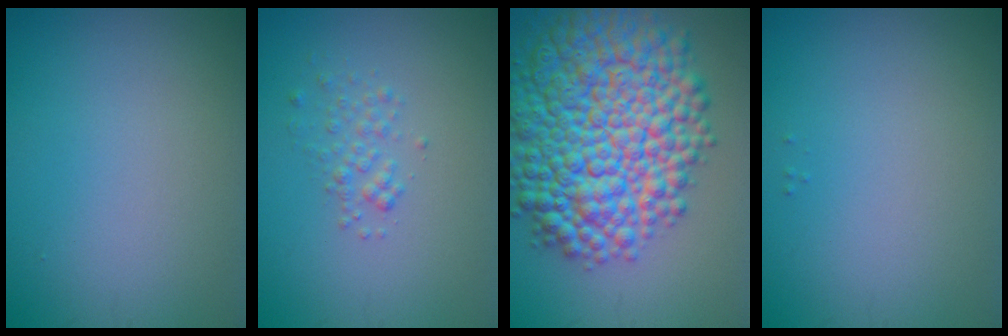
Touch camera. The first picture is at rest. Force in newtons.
{"total": 1.5, "press": 1.5, "slide": 0.1}
{"total": 14.4, "press": 14.4, "slide": 0.3}
{"total": 0.0}